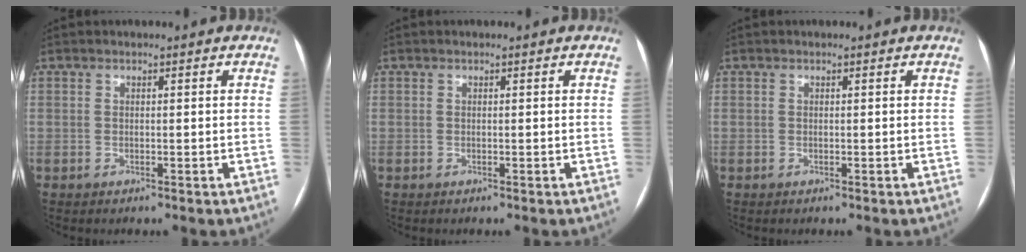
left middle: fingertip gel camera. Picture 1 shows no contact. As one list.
[{"total": 0.0}, {"total": 0.0}]